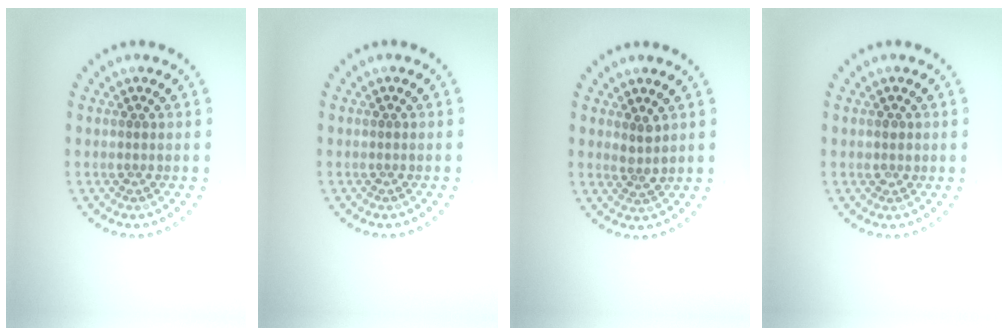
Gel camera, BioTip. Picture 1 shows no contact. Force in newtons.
{"total": 0.0}
{"total": 1.5, "press": 1.3, "slide": 0.9}
{"total": 0.9, "press": 0.9, "slide": 0.3}